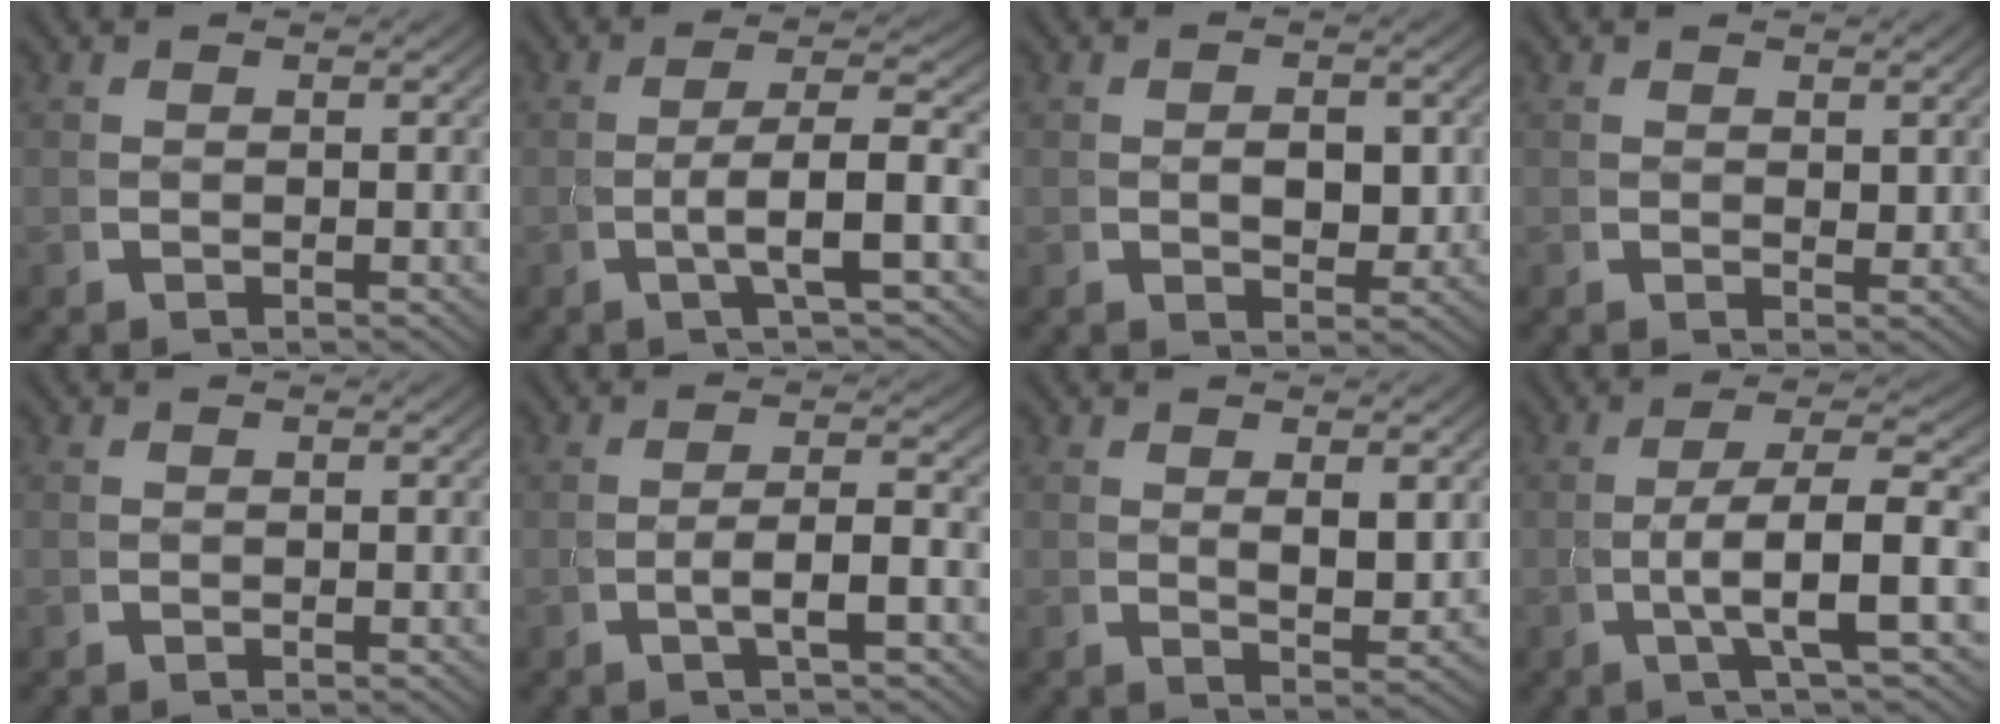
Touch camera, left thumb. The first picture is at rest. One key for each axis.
{"total": 5.4, "fx": -0.5, "fy": 1.6, "fz": 5.2, "tx": -0.100, "ty": -0.009, "tz": -0.004}
{"total": 3.0, "fx": 0.2, "fy": 2.0, "fz": 2.2, "tx": -0.031, "ty": -0.013, "tz": 0.009}
{"total": 0.9, "fx": 0.7, "fy": 0.4, "fz": 0.3, "tx": -0.003, "ty": -0.007, "tz": 0.015}
{"total": 0.0}
{"total": 3.5, "fx": -0.6, "fy": 1.1, "fz": 3.3, "tx": -0.067, "ty": -0.006, "tz": -0.008}
{"total": 2.1, "fx": 1.0, "fy": 0.8, "fz": 1.7, "tx": -0.032, "ty": -0.010, "tz": 0.022}
{"total": 7.1, "fx": -0.4, "fy": 2.5, "fz": 6.7, "tx": -0.130, "ty": -0.015, "tz": -0.001}